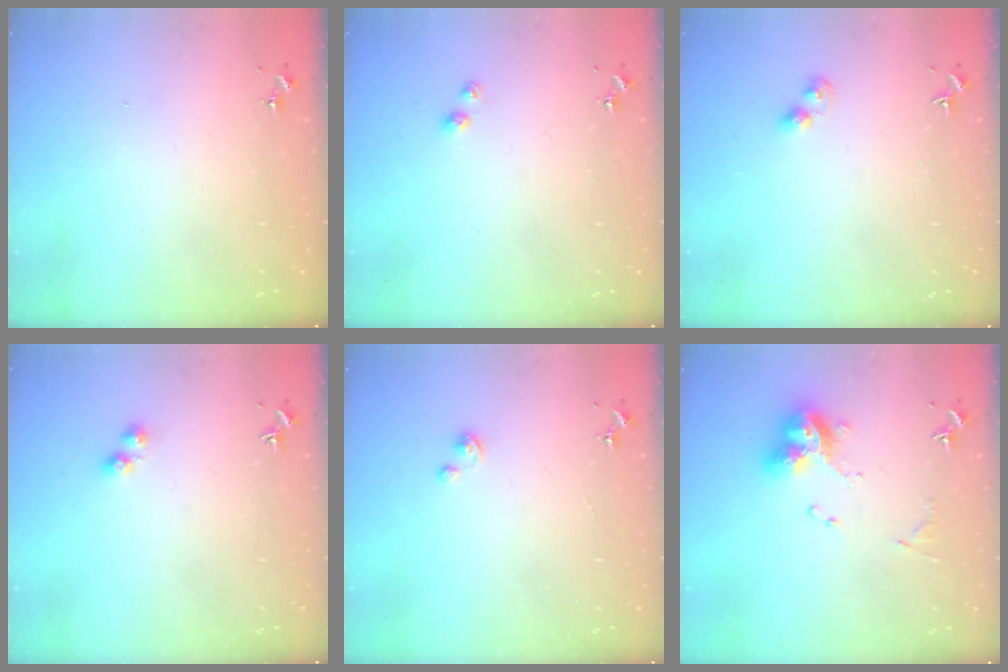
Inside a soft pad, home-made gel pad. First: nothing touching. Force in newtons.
{"total": 4.6, "press": 4.6, "slide": 0.3}
{"total": 3.9, "press": 3.9, "slide": 0.4}
{"total": 2.2, "press": 2.2, "slide": 0.6}
{"total": 1.8, "press": 1.8, "slide": 0.2}
{"total": 13.1, "press": 13.1, "slide": 1.3}